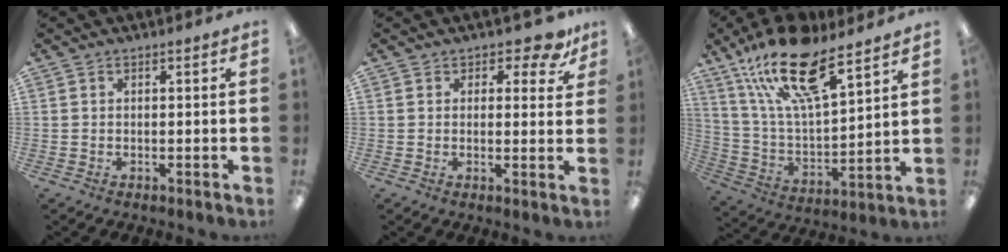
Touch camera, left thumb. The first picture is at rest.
{"total": 5.1, "force": [3.4, 2.8, 2.6], "torque": [-0.026, -0.019, 0.059]}
{"total": 21.3, "force": [14.2, 7.5, 14.0], "torque": [-0.260, -0.076, 0.245]}